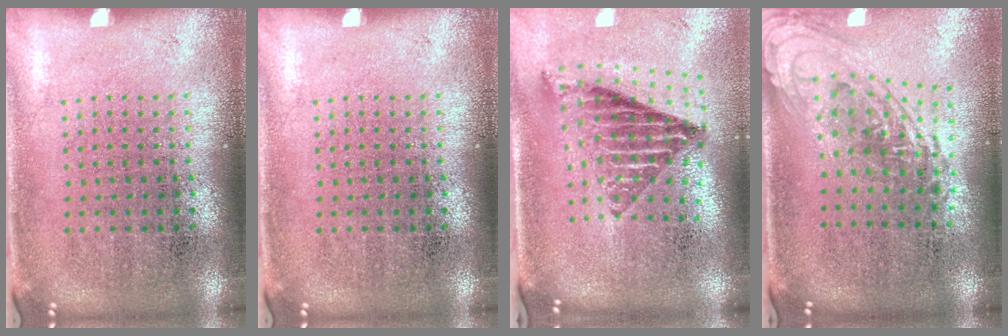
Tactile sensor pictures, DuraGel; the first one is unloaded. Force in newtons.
{"total": 0.0}
{"total": 1.7, "press": 1.4, "slide": 1.1}
{"total": 1.3, "press": 1.2, "slide": 0.5}